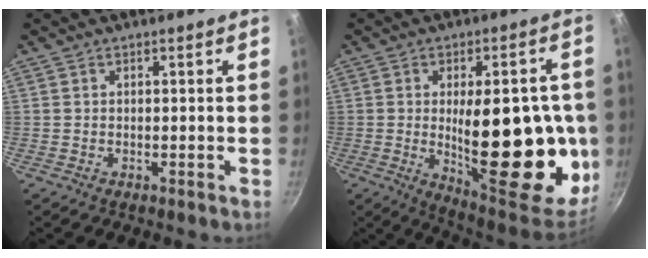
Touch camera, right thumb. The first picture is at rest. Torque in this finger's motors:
{"motor_torque": [-0.36, 2.47, 2.74, -0.02, 0.46]}